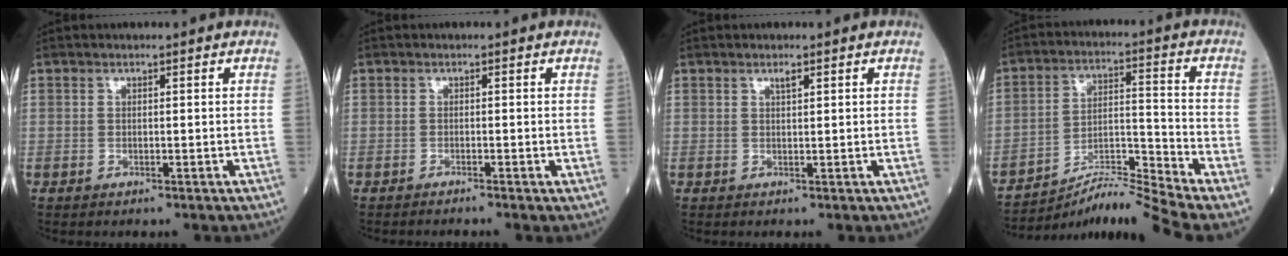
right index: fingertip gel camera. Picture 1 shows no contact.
{"total": 0.6, "force": [-0.4, -0.3, 0.4], "torque": [-0.006, 0.002, -0.011]}
{"total": 1.0, "force": [0.8, 0.1, 0.5], "torque": [-0.015, 0.003, 0.016]}
{"total": 9.9, "force": [-9.0, -2.8, 3.2], "torque": [-0.053, 0.019, -0.157]}